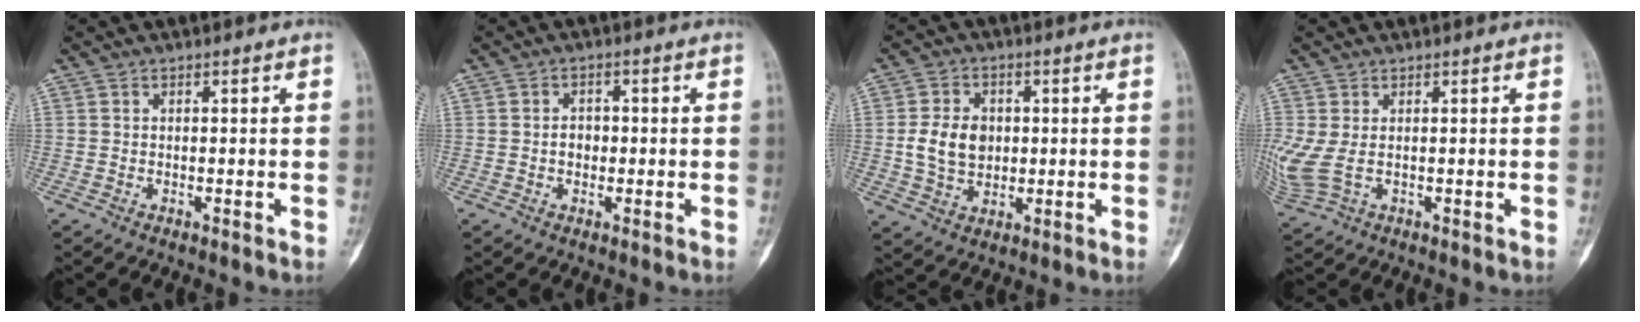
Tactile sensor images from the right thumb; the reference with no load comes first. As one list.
[{"total": 2.5, "force": [-0.3, 2.0, 1.5], "torque": [-0.014, 0.008, -0.009]}, {"total": 8.6, "force": [0.4, 6.6, 5.5], "torque": [-0.082, -0.001, 0.012]}, {"total": 5.8, "force": [0.1, 3.1, 4.9], "torque": [-0.135, 0.005, 0.014]}]